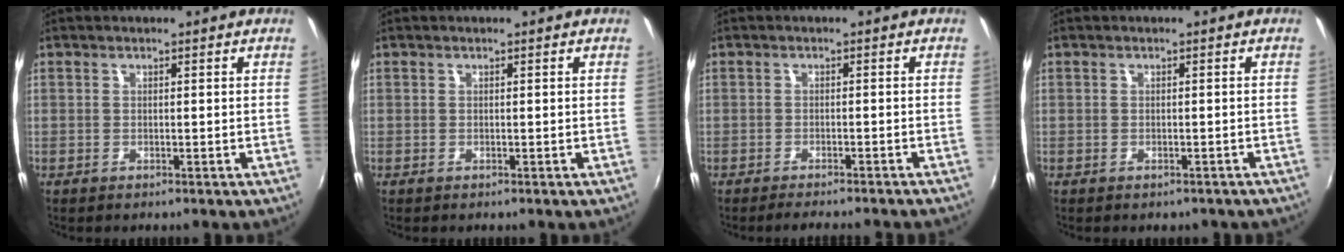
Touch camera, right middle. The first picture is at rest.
{"total": 0.0}
{"total": 5.6, "force": [-5.1, 0.0, 2.3], "torque": [-0.044, -0.010, -0.072]}
{"total": 2.7, "force": [-2.2, 1.2, 1.0], "torque": [-0.017, -0.006, -0.023]}